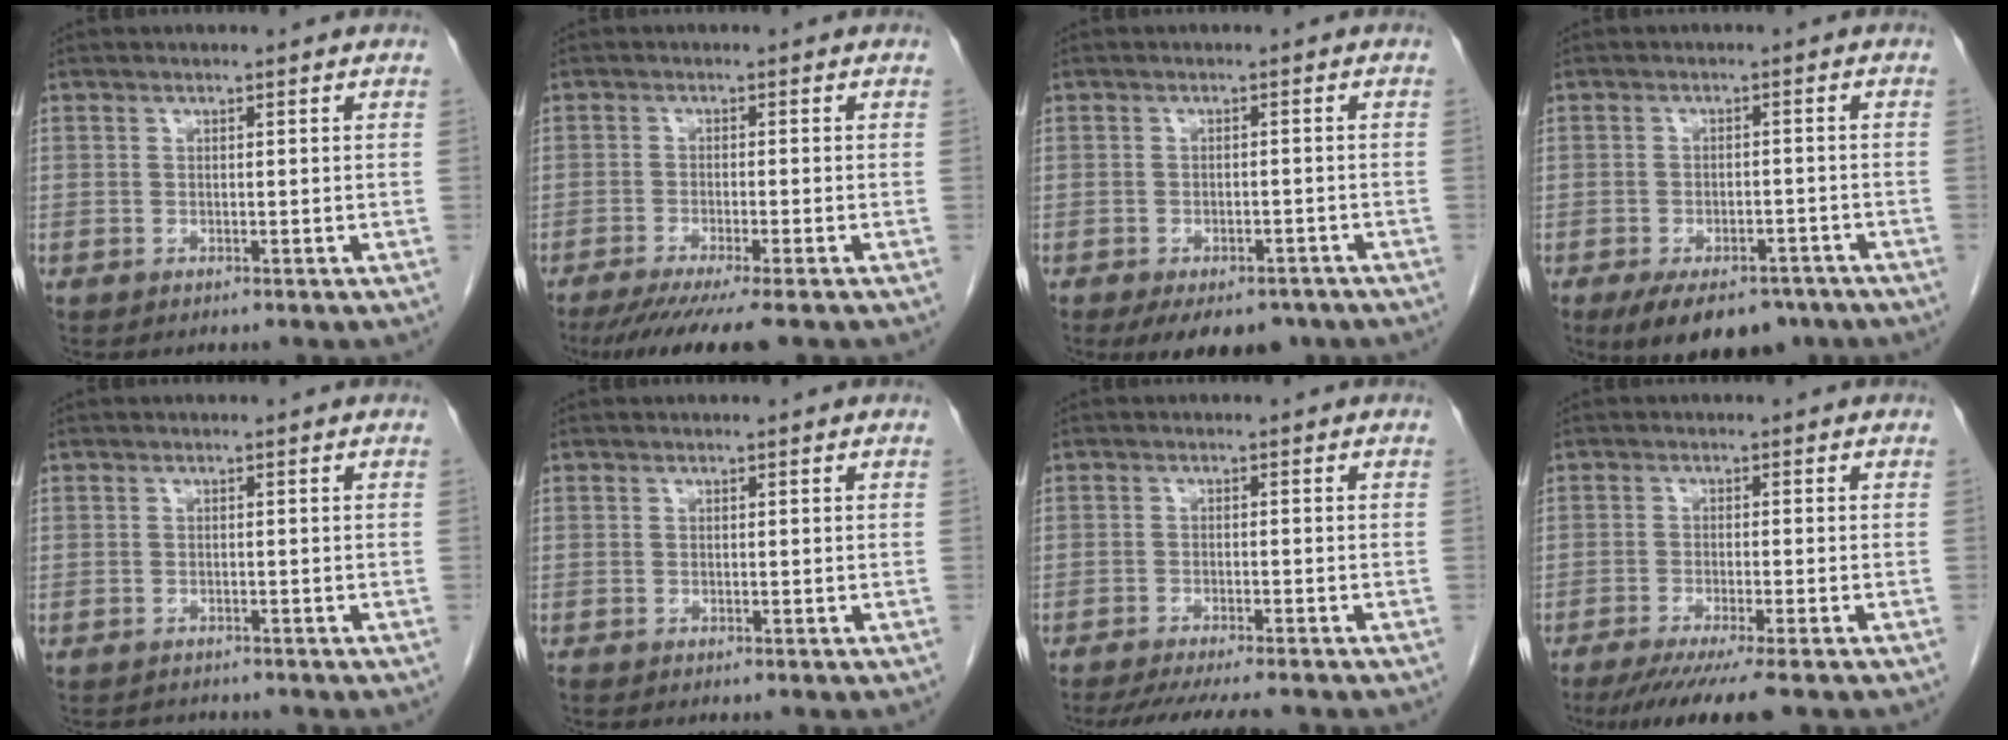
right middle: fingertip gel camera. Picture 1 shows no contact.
{"total": 8.8, "force": [-7.0, -0.2, 5.3], "torque": [-0.070, -0.021, -0.110]}
{"total": 9.6, "force": [-7.0, 4.6, 4.6], "torque": [-0.060, -0.003, -0.096]}
{"total": 11.0, "force": [-7.9, 5.1, 5.6], "torque": [-0.082, -0.003, -0.117]}
{"total": 2.1, "force": [-1.9, 0.9, -0.2], "torque": [0.000, -0.002, -0.030]}
{"total": 0.0}
{"total": 10.2, "force": [-8.9, 0.8, 4.9], "torque": [-0.062, -0.016, -0.127]}
{"total": 8.2, "force": [-6.4, -0.3, 5.2], "torque": [-0.071, -0.020, -0.101]}